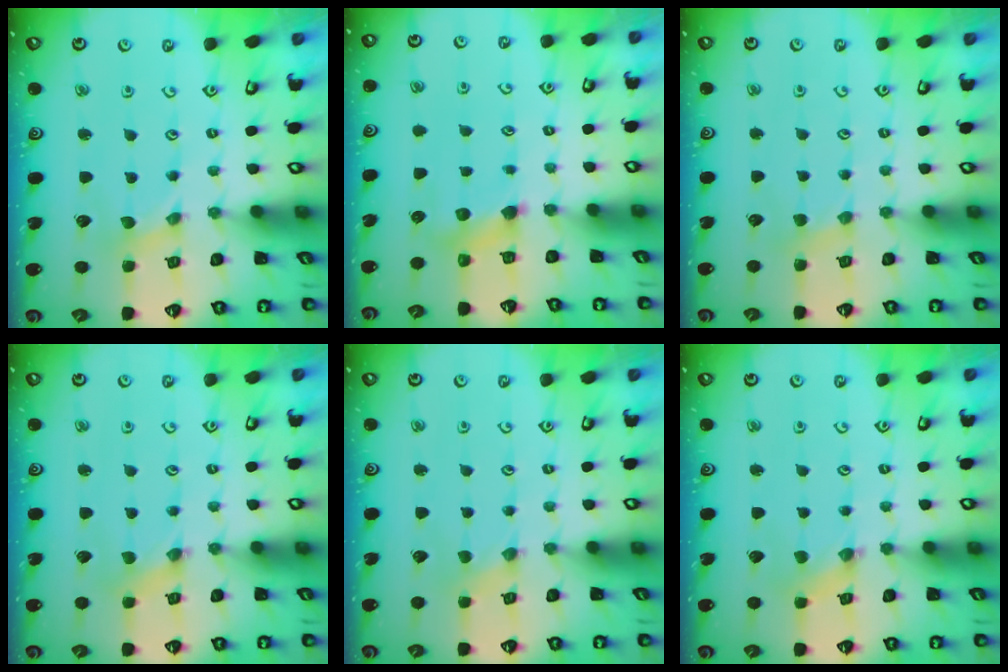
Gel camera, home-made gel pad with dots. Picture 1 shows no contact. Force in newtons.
{"total": 5.4, "press": 5.4, "slide": 0.4}
{"total": 2.2, "press": 2.2, "slide": 0.3}
{"total": 0.0}
{"total": 0.0}
{"total": 1.5, "press": 1.4, "slide": 0.2}